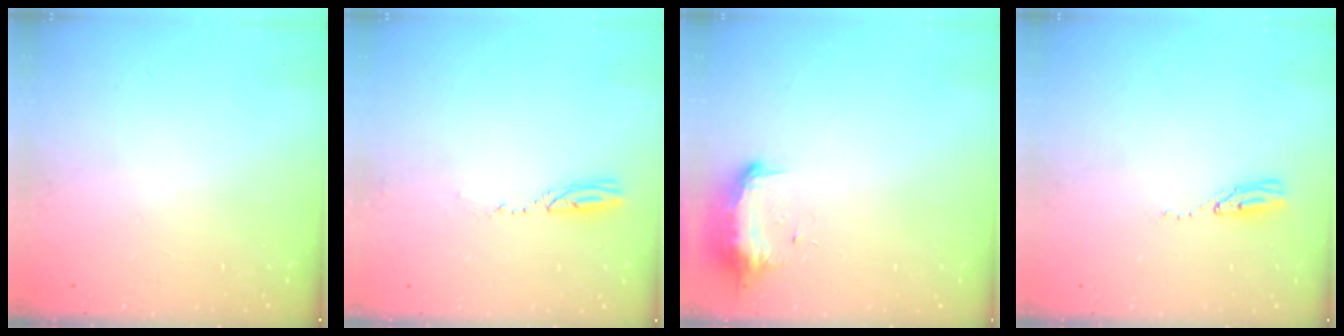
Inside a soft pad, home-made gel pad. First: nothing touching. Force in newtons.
{"total": 3.3, "press": 3.1, "slide": 1.2}
{"total": 9.5, "press": 9.4, "slide": 0.8}
{"total": 3.8, "press": 3.8, "slide": 0.2}